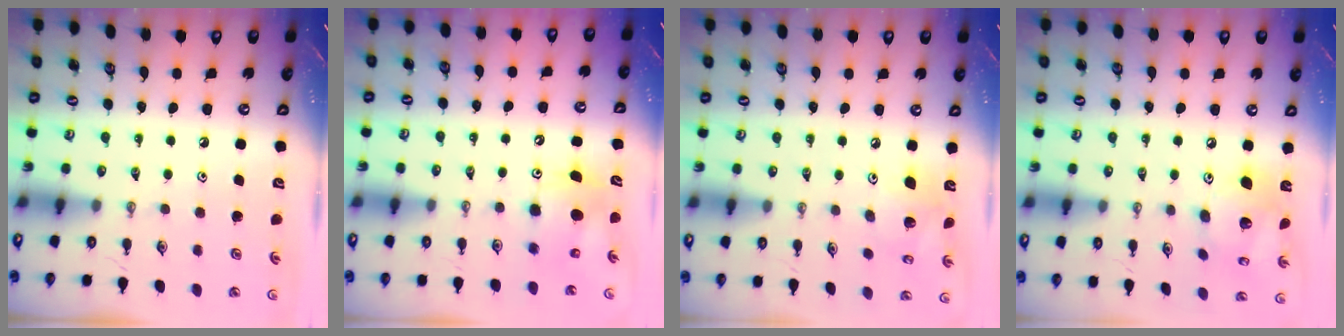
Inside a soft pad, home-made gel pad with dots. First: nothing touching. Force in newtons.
{"total": 9.8, "press": 9.8, "slide": 1.2}
{"total": 11.4, "press": 11.2, "slide": 2.1}
{"total": 14.4, "press": 14.3, "slide": 1.9}